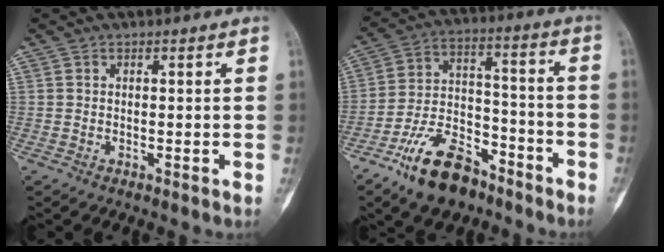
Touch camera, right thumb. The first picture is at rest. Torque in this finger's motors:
{"motor_torque": [2.06, 0.84, 1.13, -0.97, 0.27]}